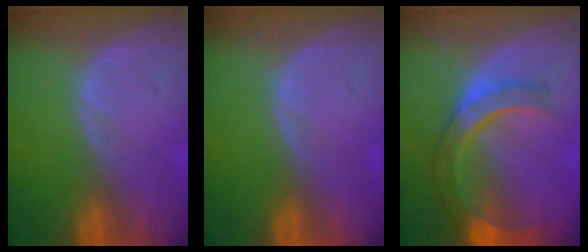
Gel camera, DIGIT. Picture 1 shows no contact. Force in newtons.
{"total": 0.0}
{"total": 8.8, "press": 8.0, "slide": 3.7}